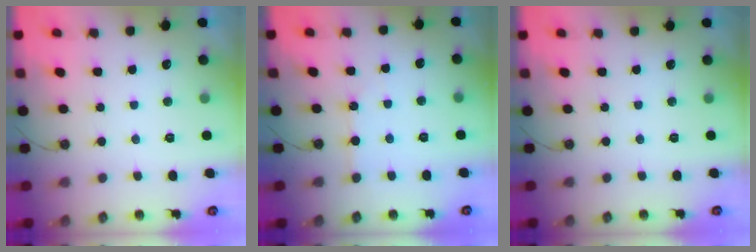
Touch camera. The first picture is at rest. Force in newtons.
{"total": 2.7, "press": 2.7, "slide": 0.5}
{"total": 0.0}